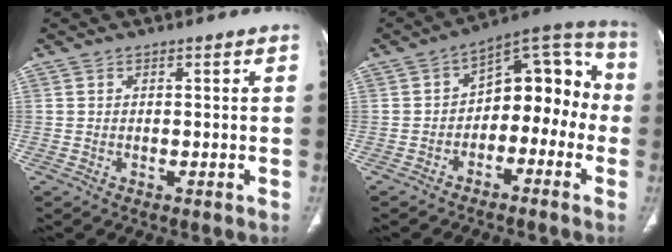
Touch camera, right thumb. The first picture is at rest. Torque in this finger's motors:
{"motor_torque": [-0.69, 0.37, 0.56, 0.26, -0.04]}